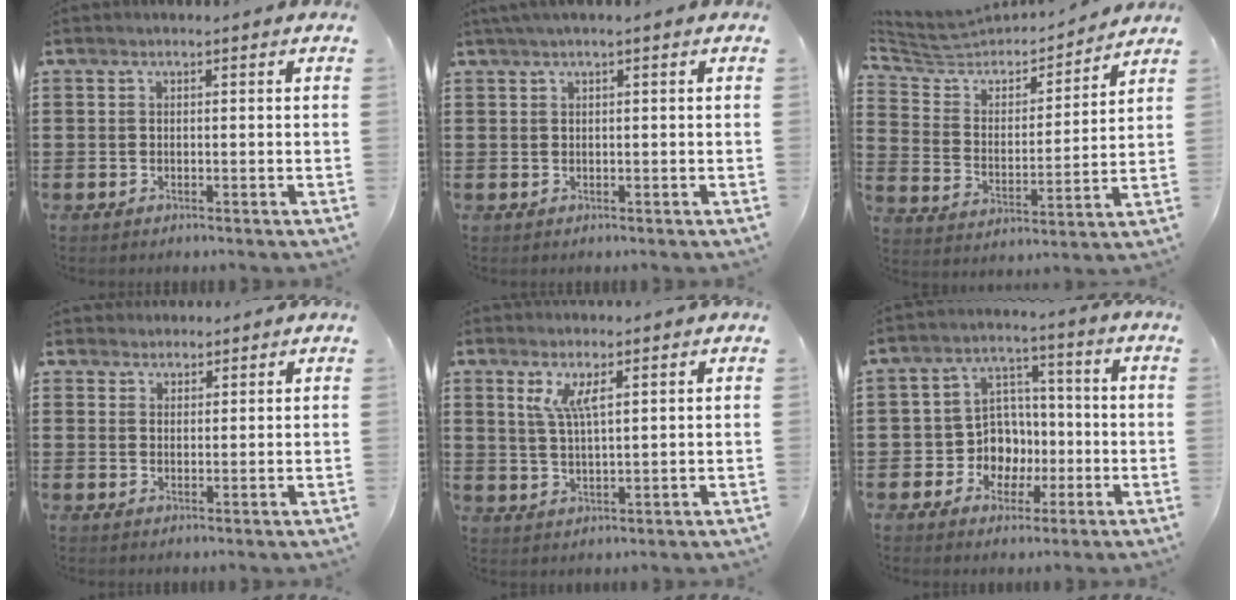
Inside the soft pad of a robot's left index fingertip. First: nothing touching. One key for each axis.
{"total": 1.0, "fx": 0.3, "fy": 0.0, "fz": 1.0, "tx": -0.016, "ty": -0.003, "tz": 0.007}
{"total": 5.0, "fx": 4.5, "fy": 2.0, "fz": 0.7, "tx": -0.048, "ty": -0.037, "tz": 0.071}
{"total": 2.4, "fx": 2.1, "fy": 1.2, "fz": -0.2, "tx": -0.004, "ty": 0.006, "tz": 0.041}
{"total": 4.5, "fx": 2.3, "fy": 1.1, "fz": 3.7, "tx": -0.081, "ty": 0.003, "tz": 0.040}
{"total": 7.3, "fx": -0.9, "fy": 6.8, "fz": 2.5, "tx": -0.061, "ty": 0.012, "tz": -0.010}